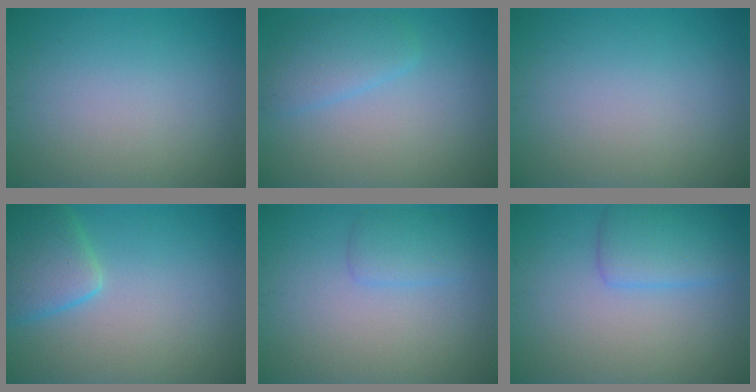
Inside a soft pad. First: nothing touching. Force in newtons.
{"total": 2.7, "press": 2.7, "slide": 0.1}
{"total": 0.0}
{"total": 4.2, "press": 4.2, "slide": 0.4}
{"total": 1.9, "press": 1.9, "slide": 0.1}
{"total": 3.4, "press": 3.4, "slide": 0.1}